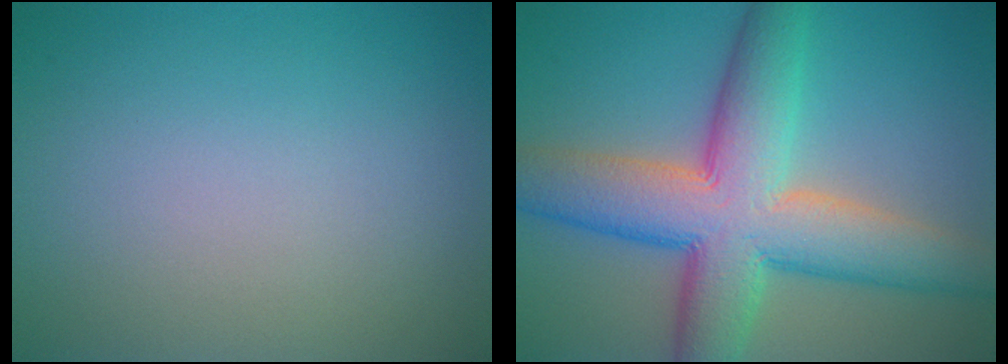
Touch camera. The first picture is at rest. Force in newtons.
{"total": 11.2, "press": 11.2, "slide": 0.2}